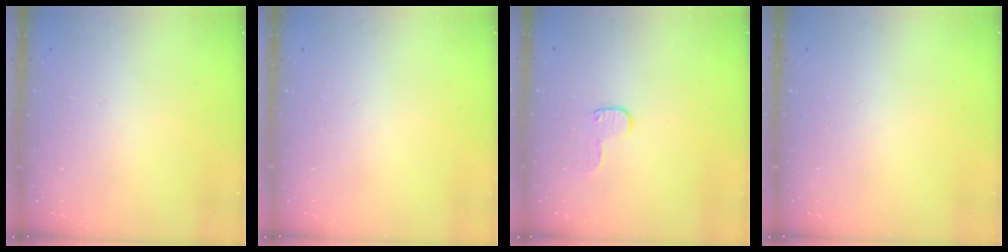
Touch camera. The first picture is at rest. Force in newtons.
{"total": 0.0}
{"total": 4.5, "press": 4.5, "slide": 0.5}
{"total": 0.0}